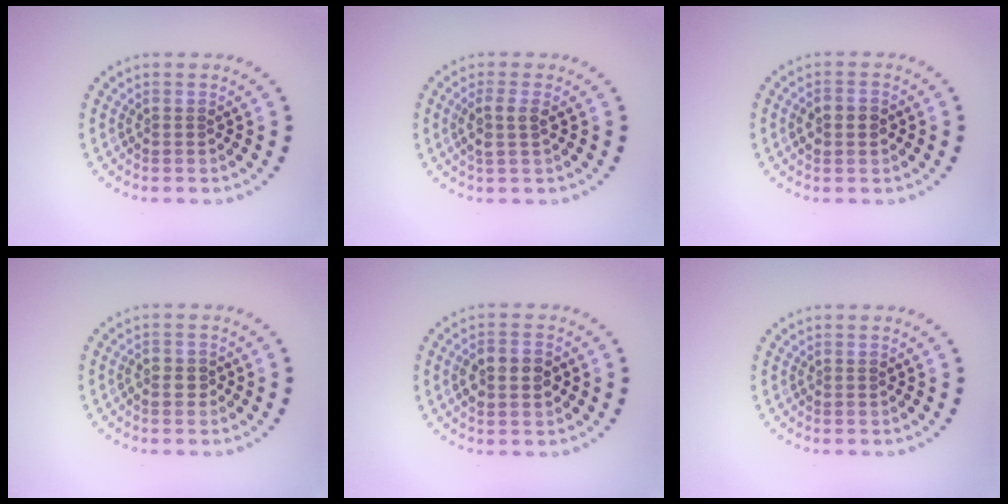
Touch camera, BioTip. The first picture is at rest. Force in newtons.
{"total": 2.0, "press": 1.7, "slide": 1.0}
{"total": 2.5, "press": 2.5, "slide": 0.2}
{"total": 1.1, "press": 1.1, "slide": 0.3}
{"total": 3.6, "press": 3.6, "slide": 0.2}
{"total": 0.0}